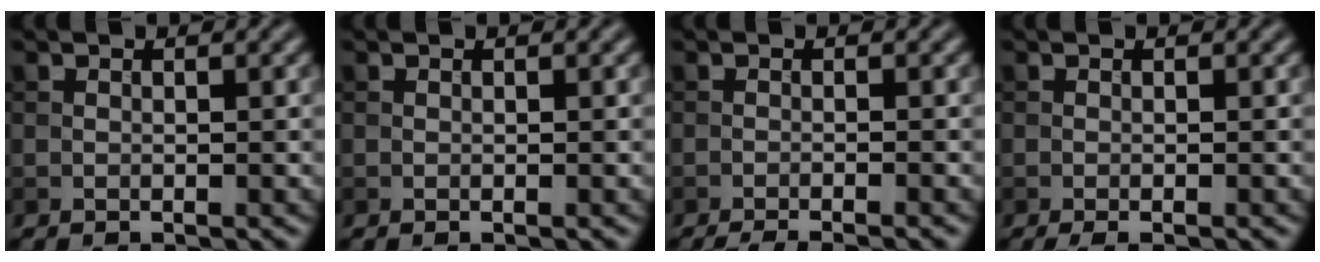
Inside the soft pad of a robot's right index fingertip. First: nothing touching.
{"total": 0.0}
{"total": 3.4, "force": [-2.8, 0.5, 1.9], "torque": [-0.029, -0.005, -0.049]}
{"total": 1.8, "force": [-1.2, 0.3, 1.3], "torque": [-0.019, 0.000, -0.018]}